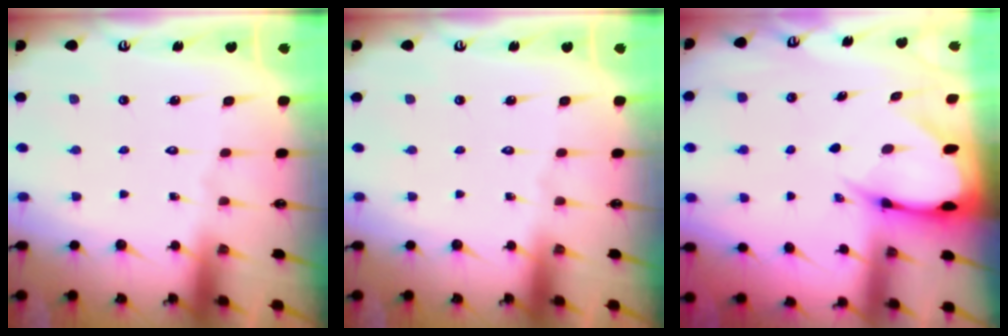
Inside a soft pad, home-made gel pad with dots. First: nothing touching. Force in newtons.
{"total": 0.0}
{"total": 4.9, "press": 4.8, "slide": 0.7}